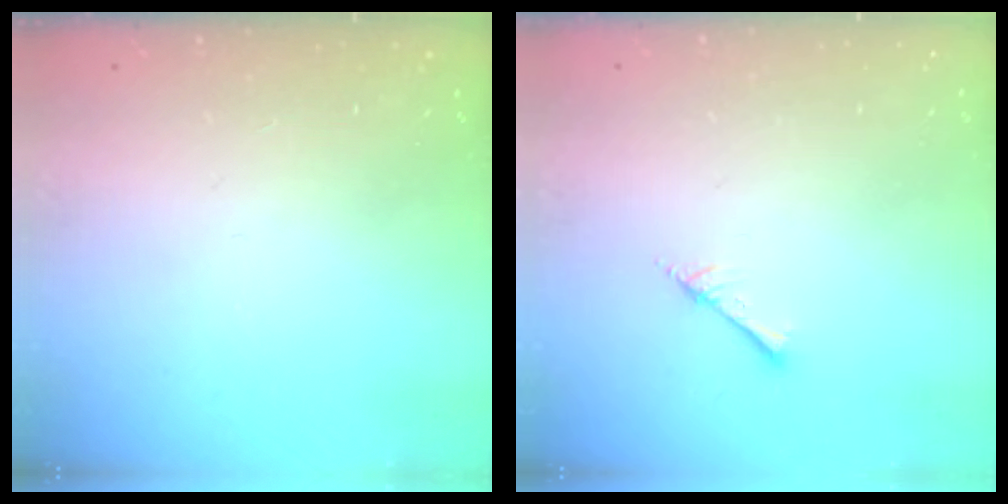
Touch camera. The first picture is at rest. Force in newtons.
{"total": 3.1, "press": 3.1, "slide": 0.3}